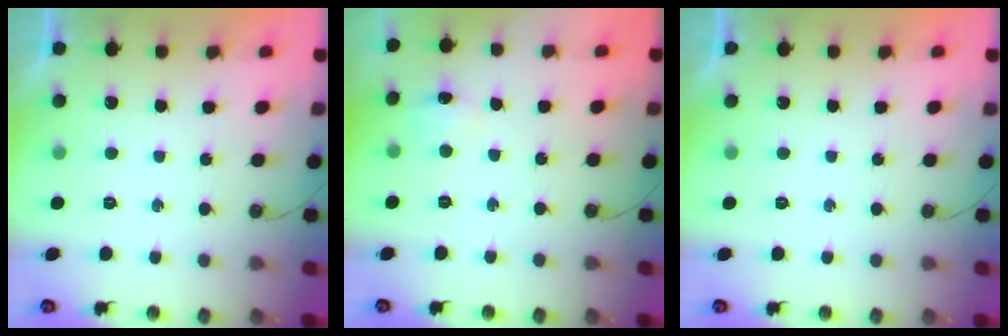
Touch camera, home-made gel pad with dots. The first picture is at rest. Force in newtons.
{"total": 7.1, "press": 7.0, "slide": 0.9}
{"total": 0.0}